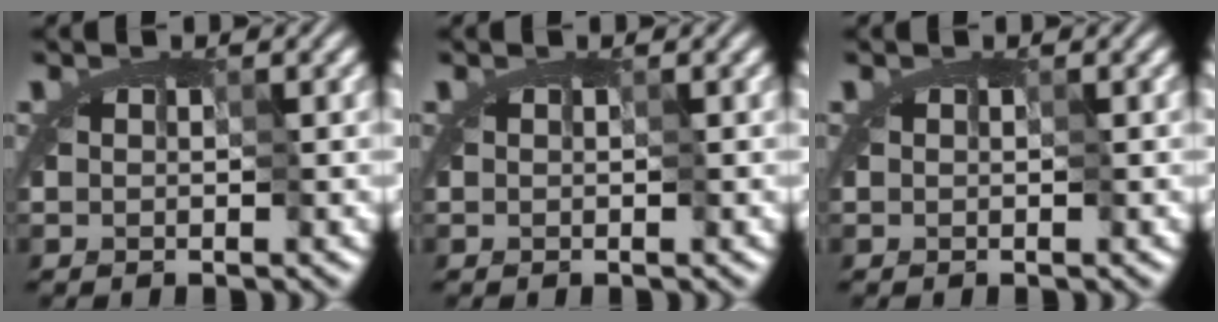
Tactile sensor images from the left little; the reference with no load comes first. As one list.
[{"total": 0.0}, {"total": 0.0}]